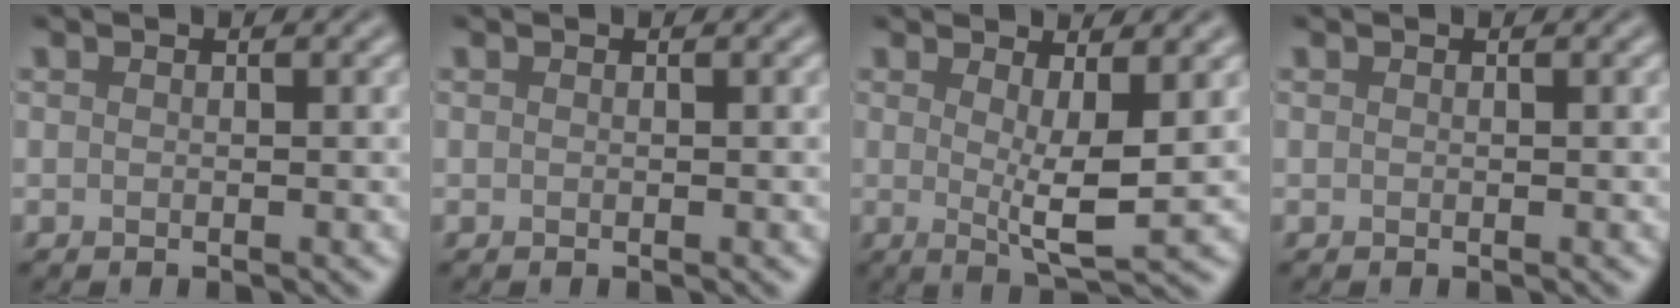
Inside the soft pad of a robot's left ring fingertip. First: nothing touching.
{"total": 0.0}
{"total": 4.4, "force": [0.8, 0.9, 4.2], "torque": [-0.068, -0.016, 0.013]}
{"total": 0.0}